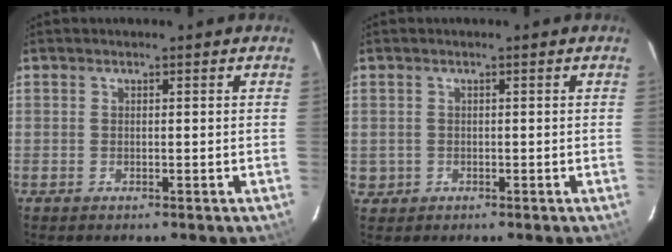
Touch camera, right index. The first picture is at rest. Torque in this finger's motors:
{"motor_torque": [-0.66, 0.44, -1.05, -0.21]}